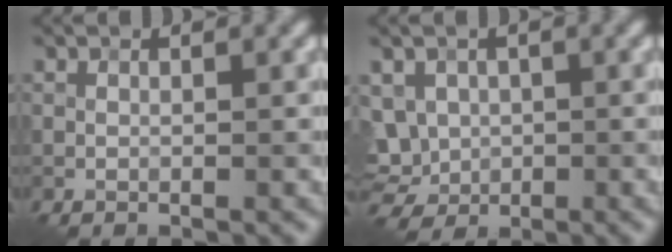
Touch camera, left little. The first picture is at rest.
{"total": 6.8, "force": [0.9, 5.7, 3.6], "torque": [-0.088, 0.018, 0.003]}